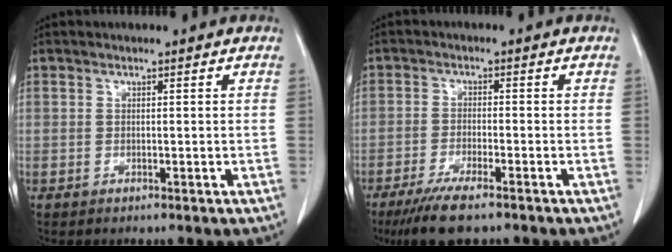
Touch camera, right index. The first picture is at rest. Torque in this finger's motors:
{"motor_torque": [0.68, -0.64, 0.29, 0.09]}